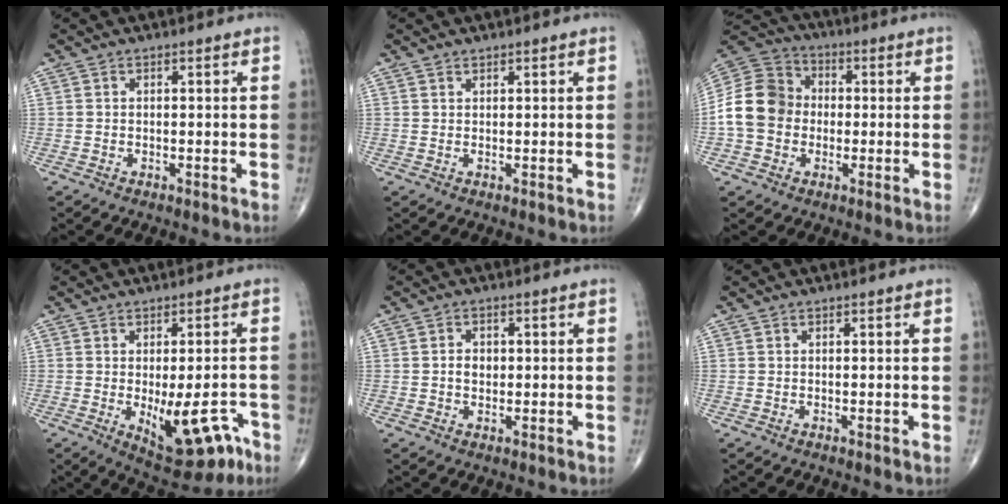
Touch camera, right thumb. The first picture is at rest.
{"total": 0.7, "force": [0.6, 0.3, 0.1], "torque": [0.003, -0.006, 0.009]}
{"total": 12.4, "force": [-1.1, 10.6, 6.4], "torque": [-0.110, 0.035, -0.031]}
{"total": 11.9, "force": [-4.9, 5.3, 9.5], "torque": [-0.104, 0.021, -0.057]}
{"total": 3.0, "force": [0.2, 2.3, 1.9], "torque": [-0.024, 0.004, 0.003]}
{"total": 0.0}